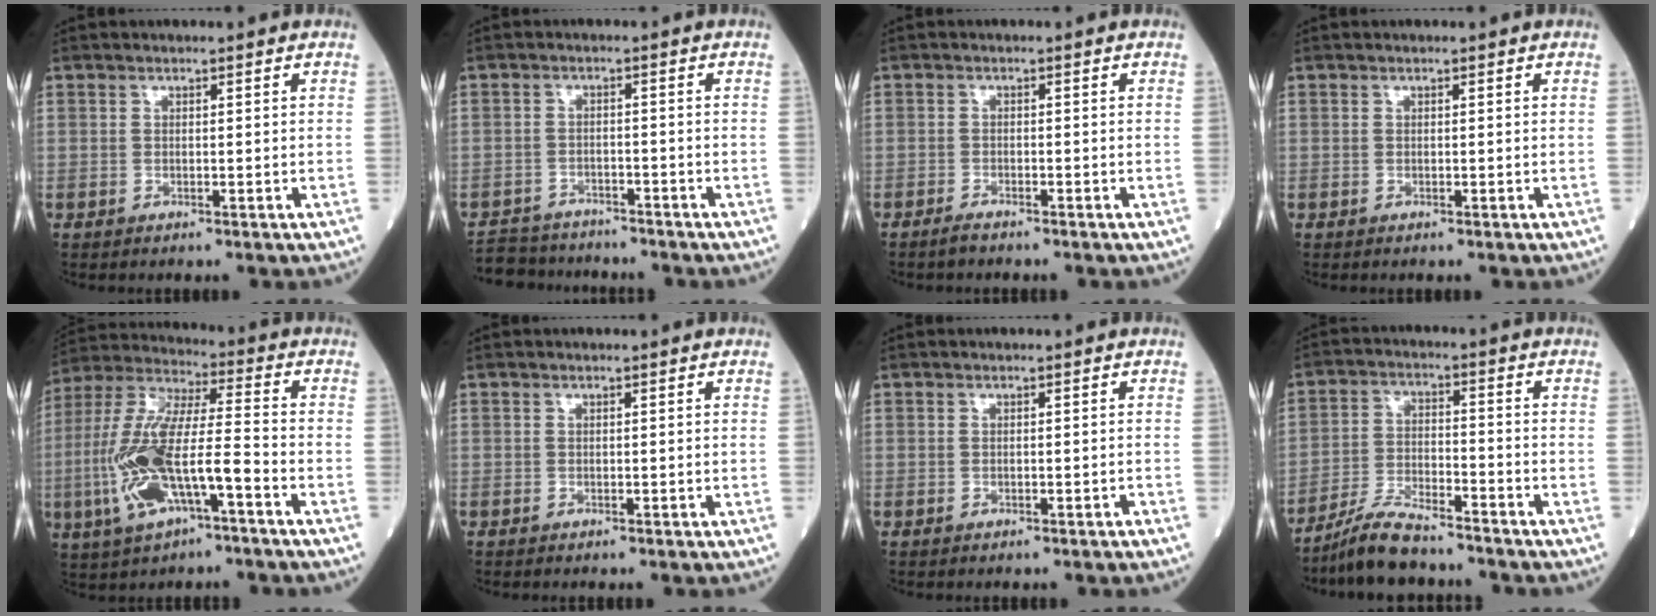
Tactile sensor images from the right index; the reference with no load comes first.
{"total": 6.7, "force": [-6.3, 2.3, 0.2], "torque": [0.002, 0.003, -0.103]}
{"total": 1.3, "force": [-1.2, 0.2, 0.4], "torque": [-0.011, -0.001, -0.023]}
{"total": 0.0}
{"total": 15.8, "force": [-5.1, 3.7, 14.5], "torque": [-0.310, -0.002, -0.093]}
{"total": 0.0}
{"total": 0.0}
{"total": 8.1, "force": [-7.3, 1.2, 3.5], "torque": [-0.068, -0.013, -0.137]}